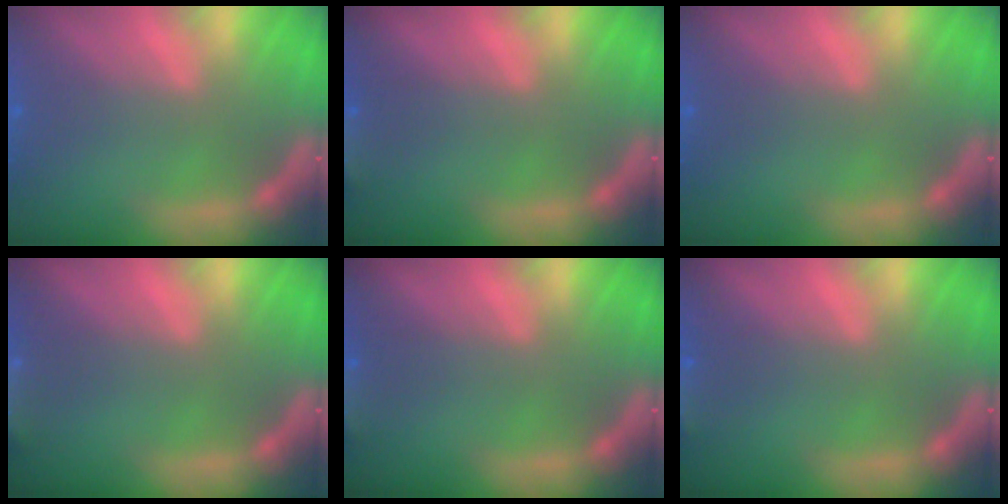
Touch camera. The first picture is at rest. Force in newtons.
{"total": 2.4}
{"total": 0.0}
{"total": 4.4}
{"total": 2.4}
{"total": 1.9}